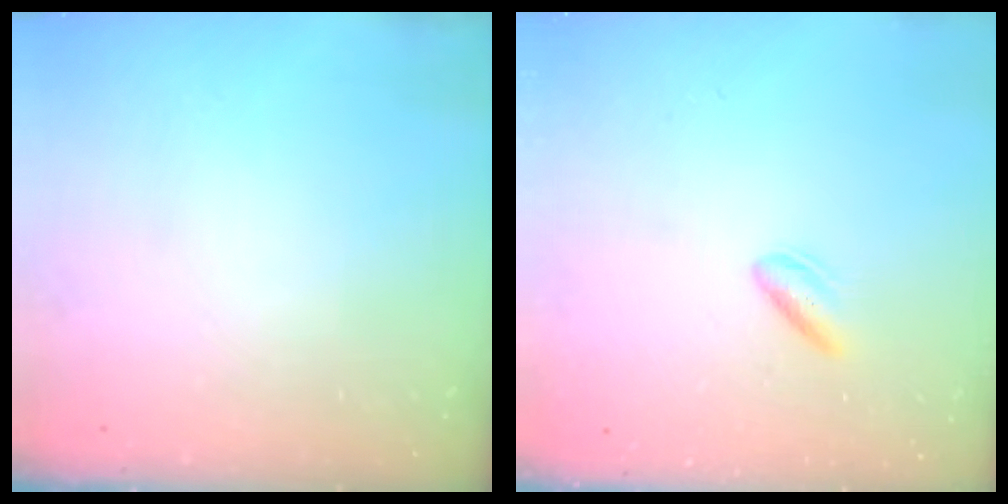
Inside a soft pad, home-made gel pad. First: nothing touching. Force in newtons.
{"total": 2.6, "press": 2.2, "slide": 1.3}